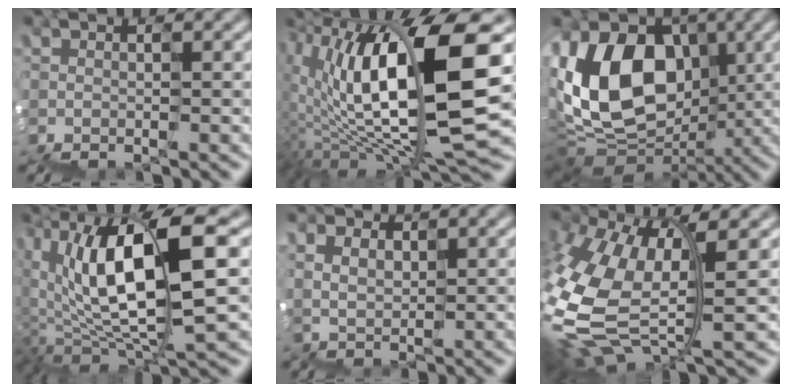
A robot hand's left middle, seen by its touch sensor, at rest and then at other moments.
{"total": 11.6, "force": [2.1, 3.5, 10.8], "torque": [-0.199, 0.015, 0.036]}
{"total": 10.5, "force": [0.9, 8.0, 6.7], "torque": [-0.134, 0.018, 0.000]}
{"total": 9.3, "force": [1.7, 3.3, 8.5], "torque": [-0.170, 0.008, 0.037]}
{"total": 1.7, "force": [1.2, 0.3, -1.1], "torque": [0.003, 0.016, 0.029]}
{"total": 8.5, "force": [-0.5, 4.7, 7.1], "torque": [-0.203, -0.018, -0.001]}